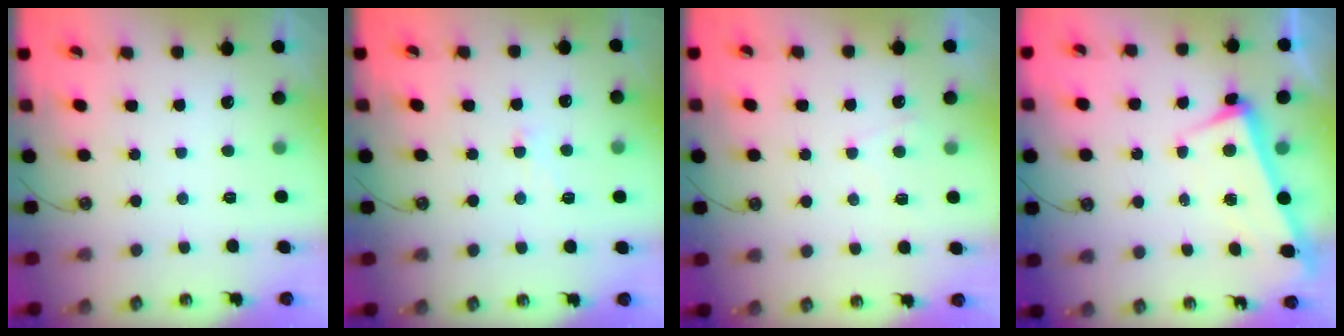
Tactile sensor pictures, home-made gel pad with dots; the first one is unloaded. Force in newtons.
{"total": 1.2, "press": 1.1, "slide": 0.5}
{"total": 0.6, "press": 0.3, "slide": 0.6}
{"total": 3.2, "press": 3.0, "slide": 1.0}